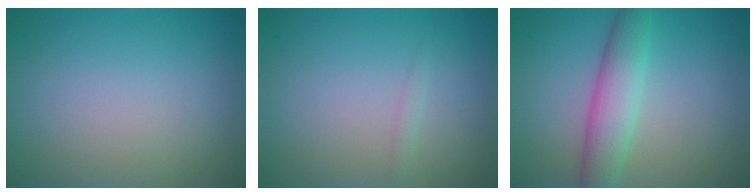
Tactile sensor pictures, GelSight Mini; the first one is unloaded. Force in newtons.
{"total": 0.6, "press": 0.6, "slide": 0.0}
{"total": 4.4, "press": 4.4, "slide": 0.1}